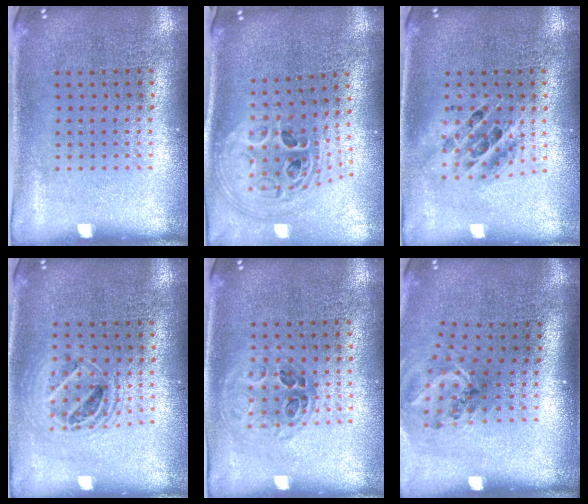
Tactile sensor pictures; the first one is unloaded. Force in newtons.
{"total": 2.8, "press": 2.0, "slide": 1.9}
{"total": 1.6, "press": 1.3, "slide": 0.8}
{"total": 1.5, "press": 1.3, "slide": 0.7}
{"total": 1.0, "press": 0.9, "slide": 0.3}
{"total": 1.3, "press": 1.1, "slide": 0.7}